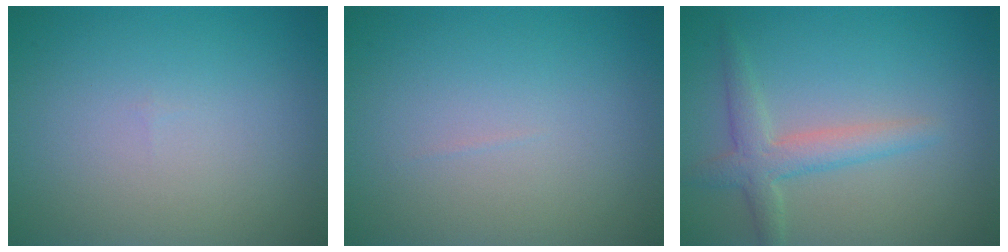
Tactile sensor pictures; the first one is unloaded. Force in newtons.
{"total": 0.0}
{"total": 2.9, "press": 2.9, "slide": 0.1}